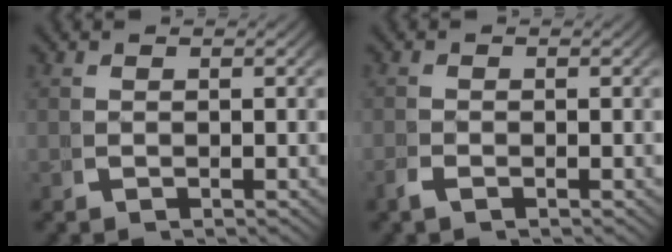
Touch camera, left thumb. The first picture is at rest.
{"total": 0.8, "force": [-0.7, 0.2, 0.4], "torque": [-0.013, -0.001, -0.016]}